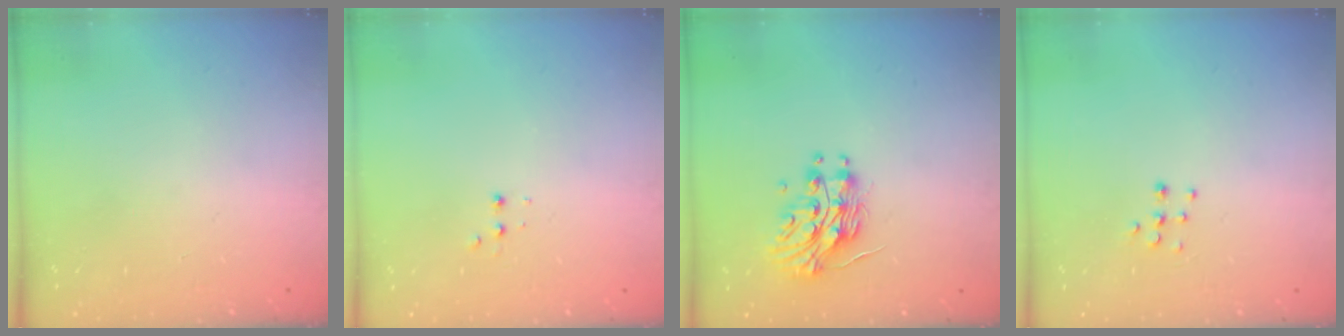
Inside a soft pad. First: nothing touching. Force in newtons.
{"total": 2.4, "press": 2.2, "slide": 0.9}
{"total": 13.2, "press": 13.2, "slide": 0.8}
{"total": 5.9, "press": 5.9, "slide": 0.4}